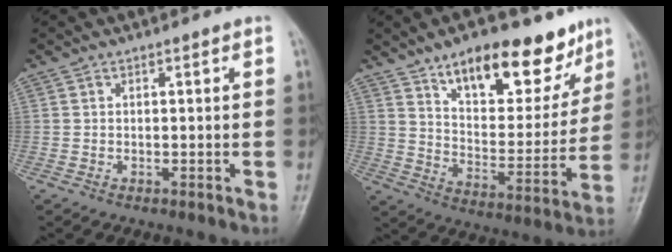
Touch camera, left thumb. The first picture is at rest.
{"total": 20.0, "force": [13.0, 9.0, 12.3], "torque": [-0.123, -0.064, 0.206]}